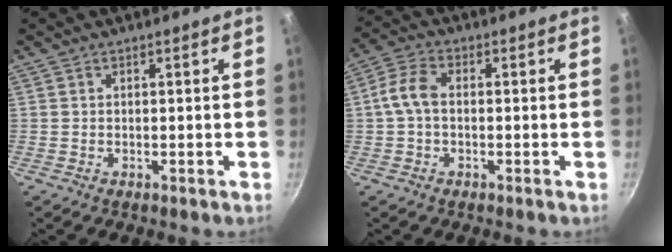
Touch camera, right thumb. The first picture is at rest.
{"total": 5.5, "force": [-0.1, 3.5, 4.2], "torque": [-0.089, 0.024, -0.013]}